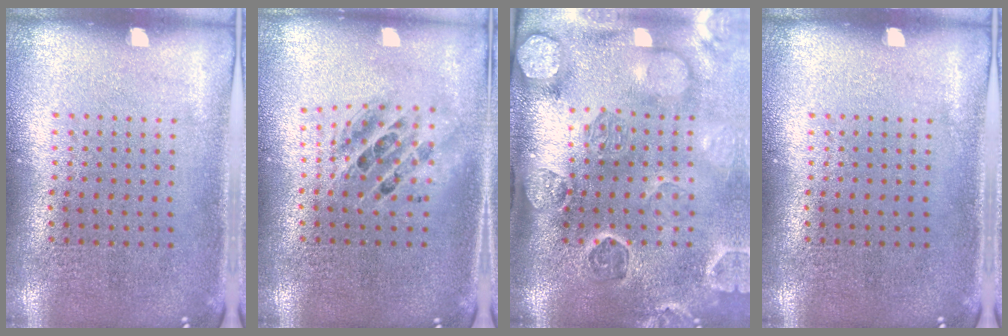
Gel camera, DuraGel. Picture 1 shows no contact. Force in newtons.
{"total": 1.5, "press": 1.3, "slide": 0.8}
{"total": 4.5, "press": 3.4, "slide": 2.9}
{"total": 0.0}